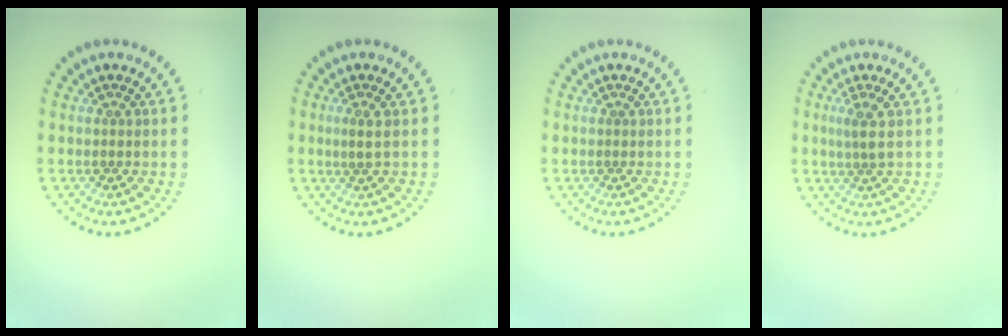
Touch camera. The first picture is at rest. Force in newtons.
{"total": 1.1, "press": 0.8, "slide": 0.7}
{"total": 0.0}
{"total": 1.8, "press": 1.2, "slide": 1.3}